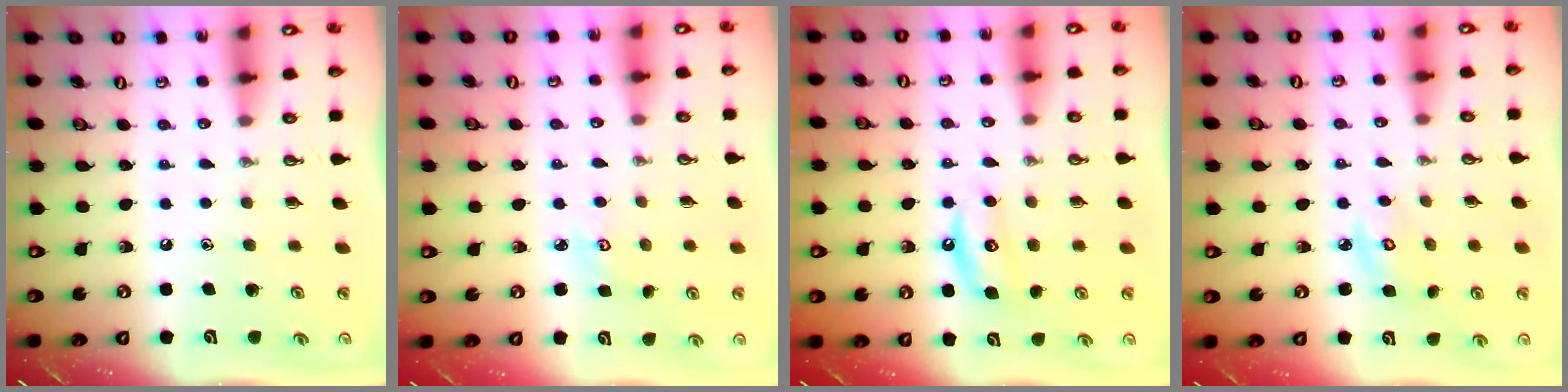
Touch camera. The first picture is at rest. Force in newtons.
{"total": 3.8, "press": 3.8, "slide": 0.5}
{"total": 7.7, "press": 7.7, "slide": 0.5}
{"total": 3.7, "press": 3.7, "slide": 0.2}